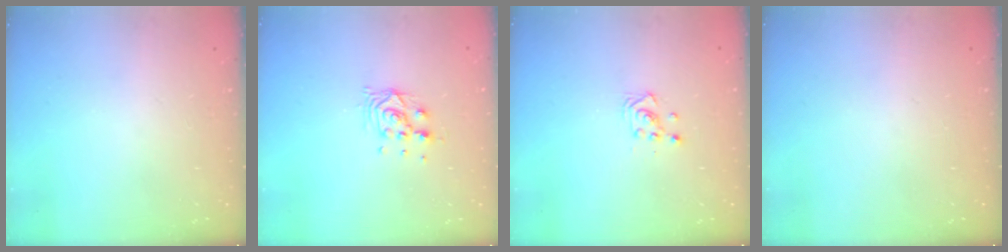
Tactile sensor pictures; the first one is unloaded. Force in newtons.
{"total": 7.2, "press": 7.2, "slide": 0.6}
{"total": 3.1, "press": 3.1, "slide": 0.2}
{"total": 0.0}